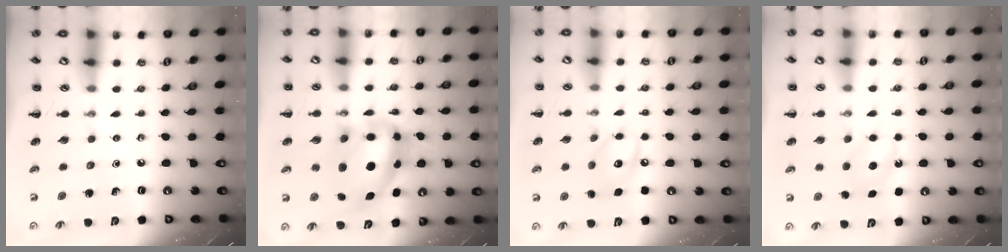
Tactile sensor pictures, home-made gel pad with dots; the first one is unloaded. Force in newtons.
{"total": 11.7, "press": 11.3, "slide": 2.8}
{"total": 10.0, "press": 9.9, "slide": 0.8}
{"total": 5.5, "press": 5.3, "slide": 1.4}